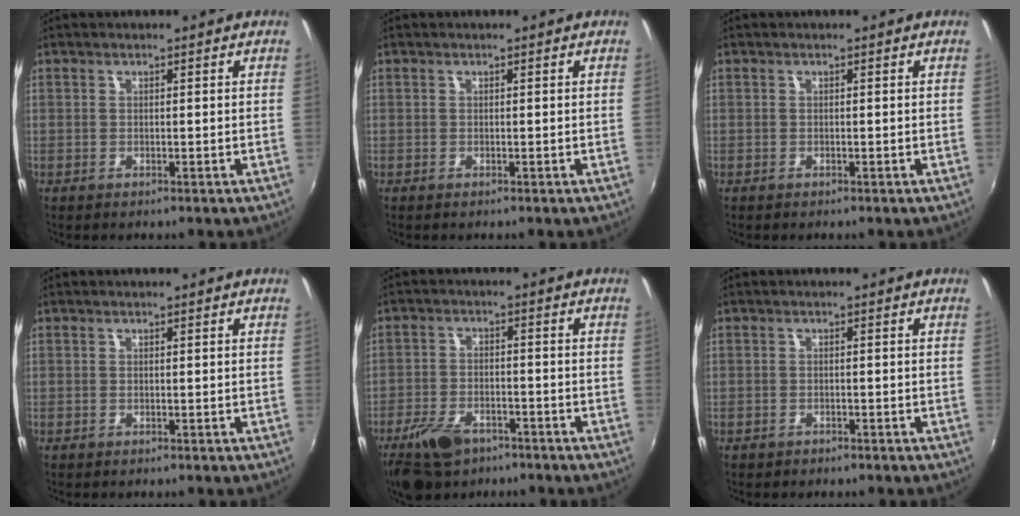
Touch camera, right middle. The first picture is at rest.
{"total": 0.0}
{"total": 0.0}
{"total": 0.0}
{"total": 9.4, "force": [-6.4, 4.8, 4.9], "torque": [-0.123, -0.009, -0.114]}
{"total": 0.9, "force": [-0.8, 0.4, -0.1], "torque": [-0.002, 0.001, -0.011]}